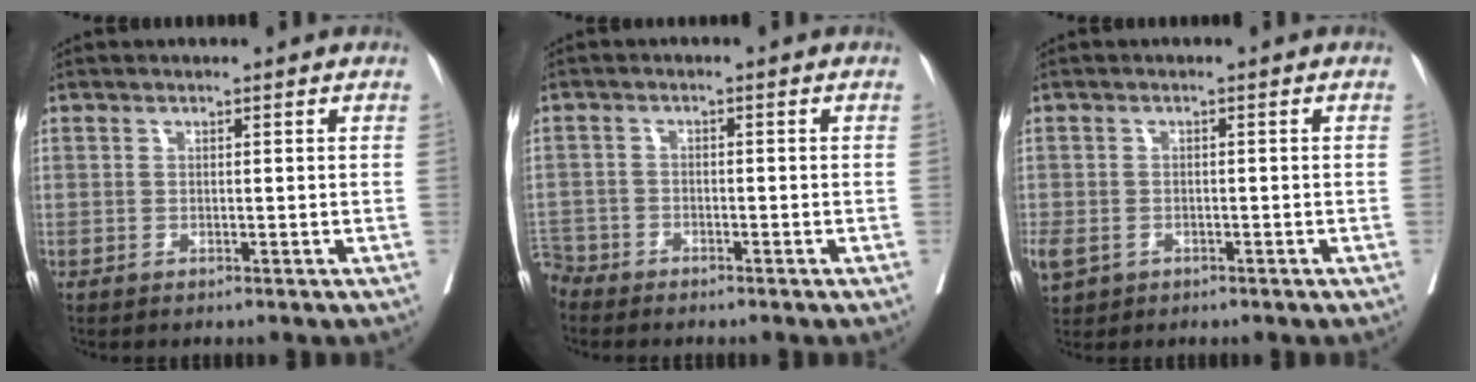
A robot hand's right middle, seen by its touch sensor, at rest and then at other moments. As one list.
[{"total": 3.6, "force": [-3.2, 1.5, -0.6], "torque": [0.010, -0.001, -0.068]}, {"total": 6.5, "force": [-3.3, 4.5, 3.3], "torque": [-0.097, -0.007, -0.048]}]